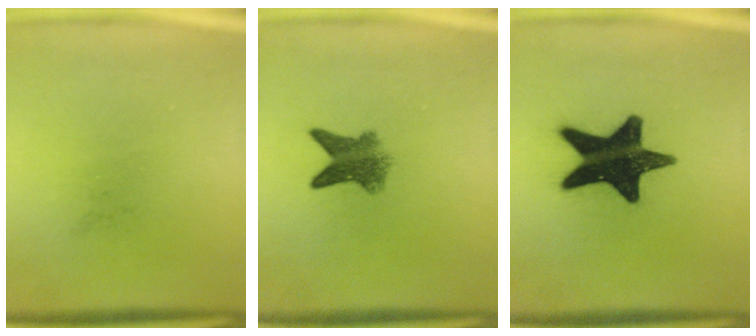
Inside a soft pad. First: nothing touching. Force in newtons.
{"total": 5.0}
{"total": 18.6}